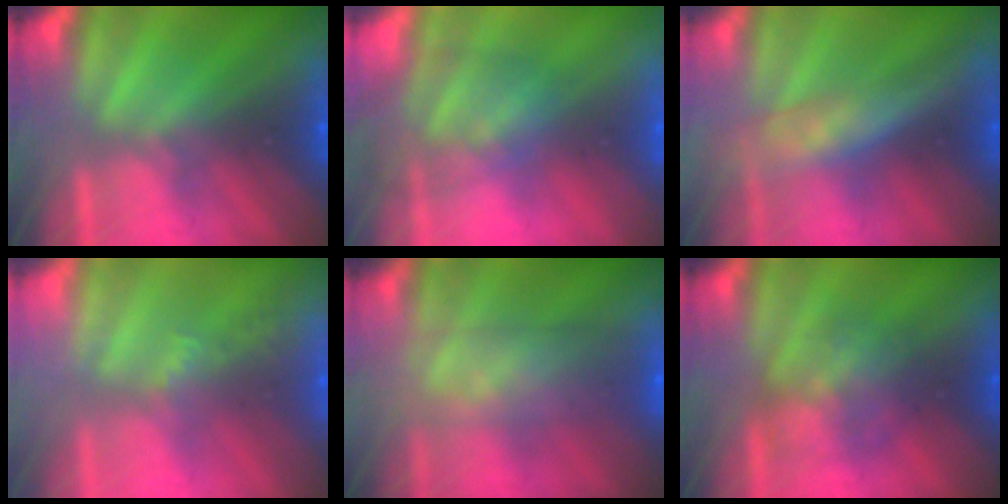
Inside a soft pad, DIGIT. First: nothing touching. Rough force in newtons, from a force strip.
{"total": 3.9}
{"total": 4.6}
{"total": 2.3}
{"total": 7.5}
{"total": 3.0}